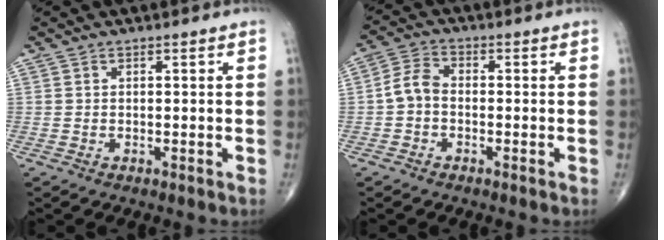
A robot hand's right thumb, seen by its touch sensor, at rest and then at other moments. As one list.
[{"total": 4.6, "force": [-0.9, 3.2, 3.2], "torque": [-0.058, 0.017, -0.030]}]